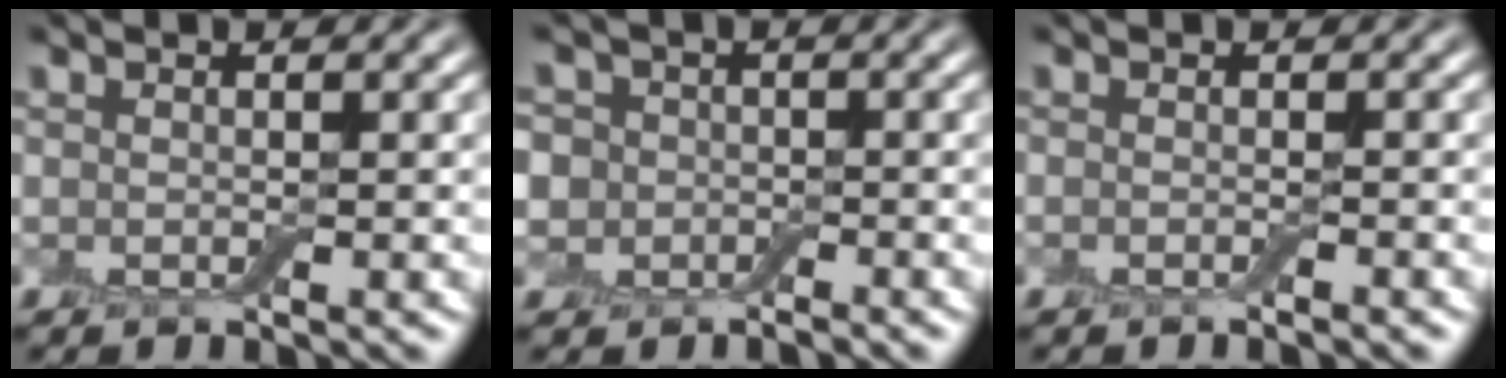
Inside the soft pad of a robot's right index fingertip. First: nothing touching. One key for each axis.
{"total": 4.8, "fx": -0.5, "fy": 4.4, "fz": 1.9, "tx": -0.042, "ty": 0.010, "tz": -0.044}
{"total": 0.6, "fx": -0.6, "fy": -0.1, "fz": 0.2, "tx": -0.004, "ty": -0.001, "tz": -0.009}